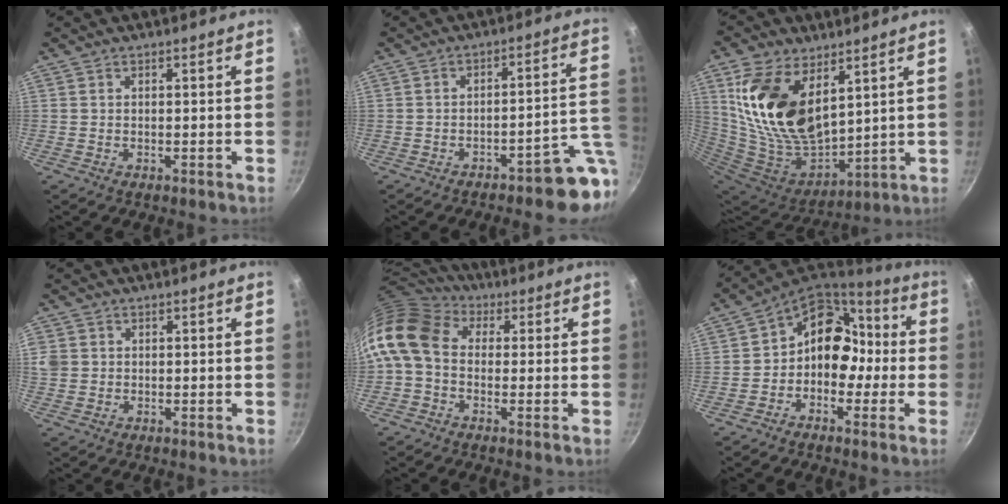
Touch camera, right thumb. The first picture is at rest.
{"total": 8.4, "force": [-4.1, 2.3, 6.9], "torque": [-0.054, 0.040, -0.056]}
{"total": 22.3, "force": [9.0, 12.9, 15.9], "torque": [-0.302, -0.060, 0.185]}
{"total": 3.8, "force": [0.4, 3.5, 1.6], "torque": [-0.027, 0.001, 0.008]}
{"total": 12.7, "force": [1.0, 9.6, 8.3], "torque": [-0.161, 0.027, -0.003]}
{"total": 13.0, "force": [-1.5, 10.3, 7.9], "torque": [-0.060, 0.056, -0.045]}